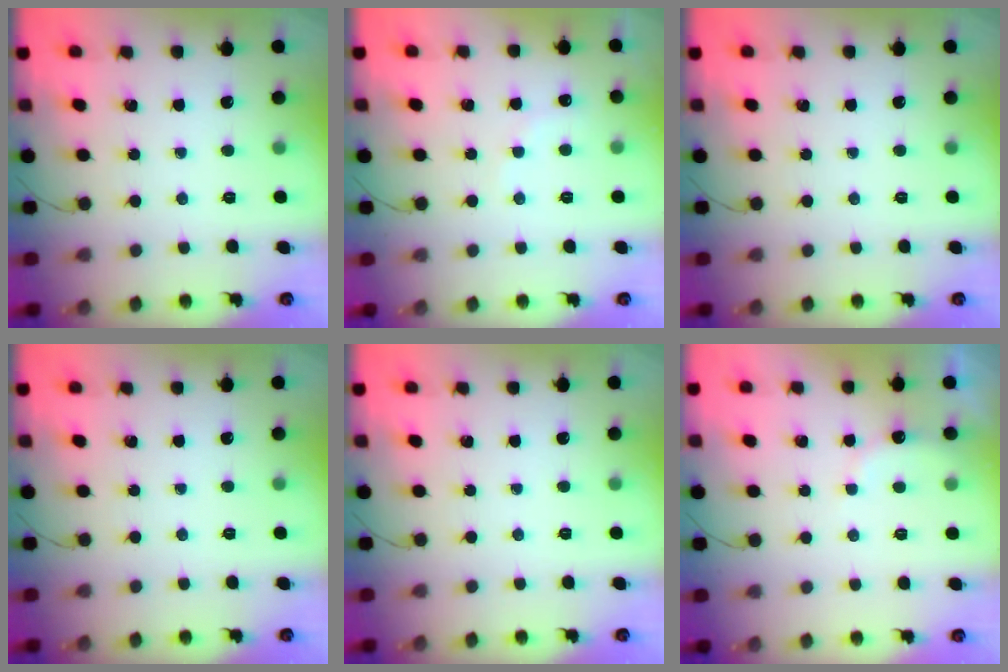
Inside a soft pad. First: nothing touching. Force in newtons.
{"total": 6.4, "press": 6.2, "slide": 1.4}
{"total": 0.0}
{"total": 0.0}
{"total": 0.0}
{"total": 7.1, "press": 7.1, "slide": 0.9}